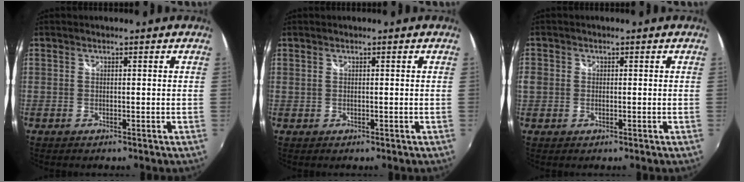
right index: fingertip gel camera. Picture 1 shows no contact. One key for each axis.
{"total": 0.0}
{"total": 3.0, "fx": -0.4, "fy": 2.7, "fz": 1.3, "tx": -0.029, "ty": 0.000, "tz": -0.011}